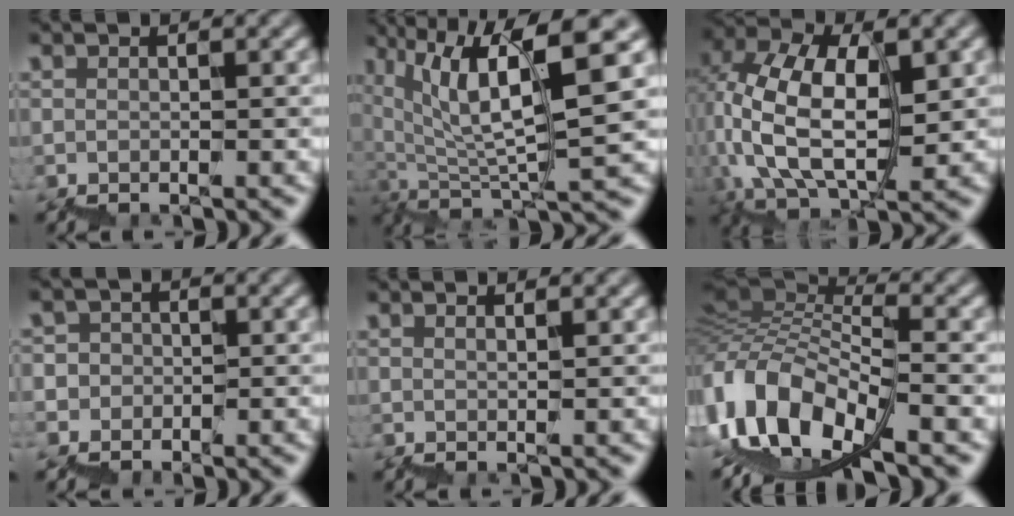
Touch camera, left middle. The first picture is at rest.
{"total": 8.9, "force": [4.4, 1.8, 7.5], "torque": [-0.128, 0.021, 0.079]}
{"total": 8.8, "force": [1.9, 4.7, 7.2], "torque": [-0.160, 0.018, 0.032]}
{"total": 1.3, "force": [-0.3, 0.8, -0.9], "torque": [0.008, 0.013, -0.014]}
{"total": 1.5, "force": [1.1, 0.4, 0.9], "torque": [0.004, 0.002, 0.017]}
{"total": 8.9, "force": [-3.4, 4.3, 7.0], "torque": [-0.134, 0.026, -0.076]}